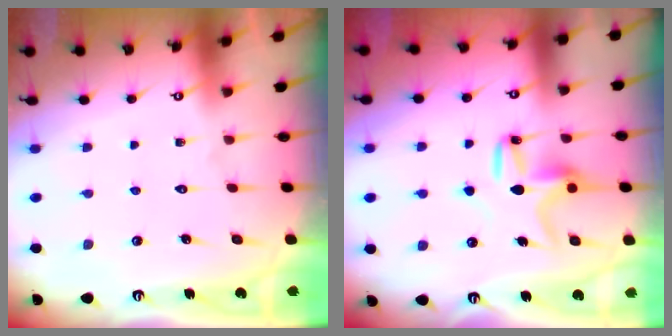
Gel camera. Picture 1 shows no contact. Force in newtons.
{"total": 9.6, "press": 9.6, "slide": 0.2}